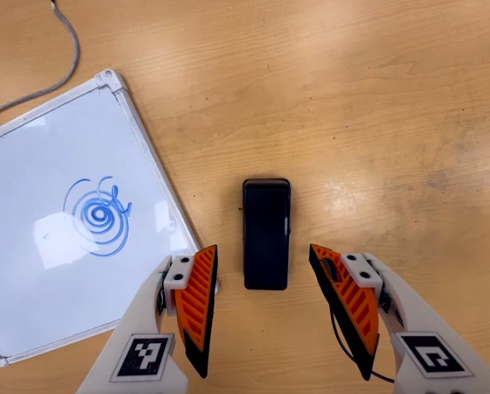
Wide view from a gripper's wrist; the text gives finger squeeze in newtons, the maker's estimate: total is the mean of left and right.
{"total": 0.0}